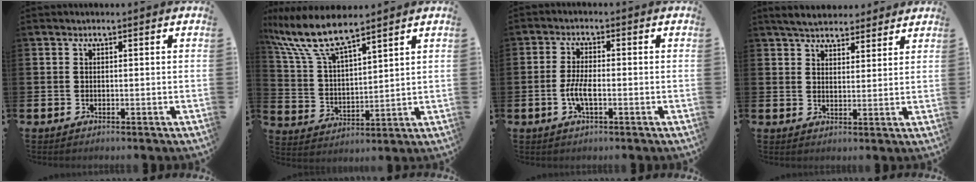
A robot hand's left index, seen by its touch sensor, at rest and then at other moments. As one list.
[{"total": 9.3, "force": [8.1, 2.0, 4.3], "torque": [-0.122, -0.031, 0.146]}, {"total": 3.6, "force": [-1.0, 1.2, 3.3], "torque": [-0.061, 0.001, -0.020]}, {"total": 4.6, "force": [4.4, 1.2, 0.7], "torque": [-0.027, -0.017, 0.081]}]